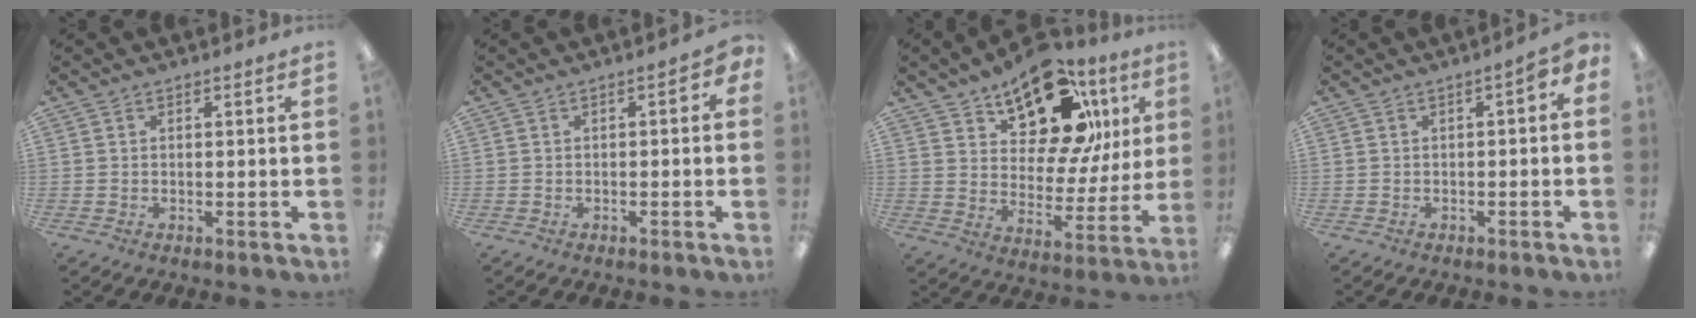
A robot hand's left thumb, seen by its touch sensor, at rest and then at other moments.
{"total": 1.4, "force": [-0.8, 1.0, 0.7], "torque": [-0.014, 0.005, -0.016]}
{"total": 18.8, "force": [12.8, 9.5, 10.0], "torque": [-0.156, -0.078, 0.223]}
{"total": 2.1, "force": [-1.0, 1.1, 1.5], "torque": [-0.029, 0.009, -0.019]}